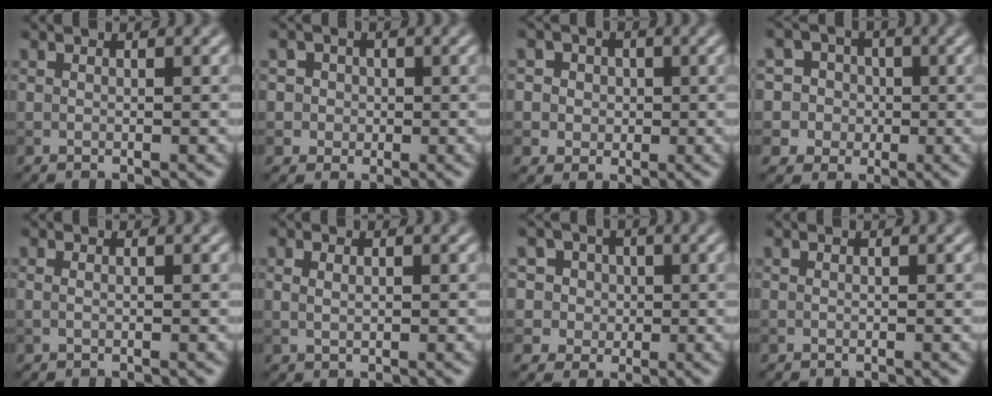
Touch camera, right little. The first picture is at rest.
{"total": 3.7, "force": [0.9, 3.5, 1.1], "torque": [-0.001, 0.021, 0.002]}
{"total": 5.6, "force": [1.9, 4.9, 2.0], "torque": [-0.026, 0.025, 0.009]}
{"total": 7.2, "force": [1.4, 6.9, 1.8], "torque": [-0.039, 0.040, 0.004]}
{"total": 0.5, "force": [0.1, 0.2, 0.5], "torque": [-0.011, -0.004, 0.000]}
{"total": 1.0, "force": [0.4, 0.6, 0.8], "torque": [-0.017, 0.000, 0.010]}
{"total": 7.1, "force": [2.9, 6.0, 2.5], "torque": [-0.033, 0.023, 0.019]}
{"total": 0.0}